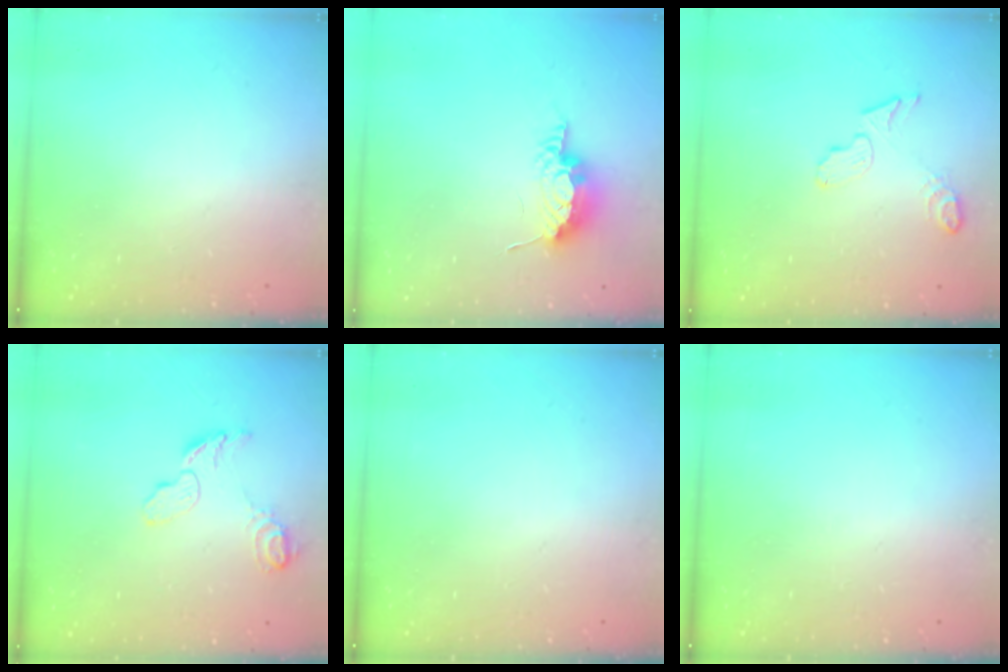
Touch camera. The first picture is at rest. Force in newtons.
{"total": 8.4, "press": 8.2, "slide": 1.6}
{"total": 6.9, "press": 6.9, "slide": 0.5}
{"total": 8.8, "press": 8.7, "slide": 0.7}
{"total": 0.0}
{"total": 0.0}